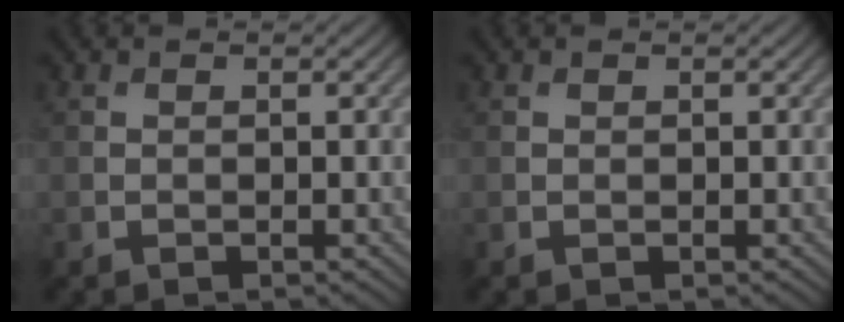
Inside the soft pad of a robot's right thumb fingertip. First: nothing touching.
{"total": 0.0}